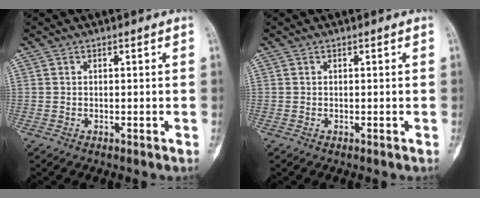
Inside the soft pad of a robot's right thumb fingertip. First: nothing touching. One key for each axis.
{"total": 0.0}